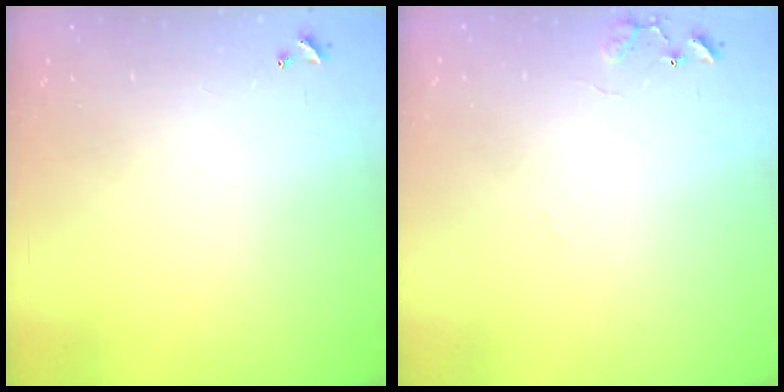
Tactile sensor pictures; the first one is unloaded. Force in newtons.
{"total": 8.6, "press": 8.6, "slide": 0.5}